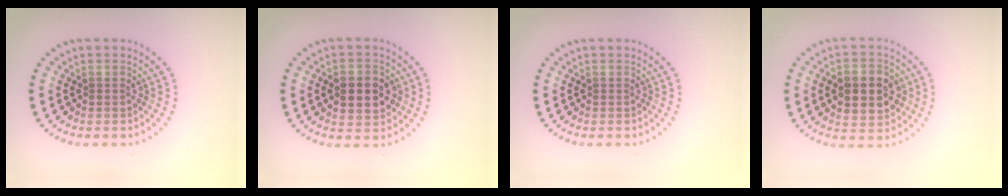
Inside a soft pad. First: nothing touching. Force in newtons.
{"total": 3.8, "press": 3.8, "slide": 0.4}
{"total": 0.0}
{"total": 5.6, "press": 5.6, "slide": 0.5}